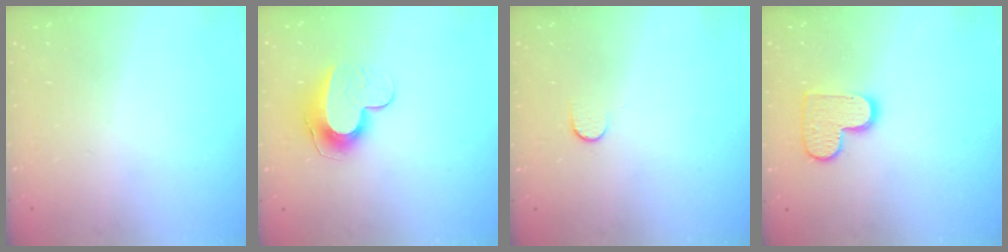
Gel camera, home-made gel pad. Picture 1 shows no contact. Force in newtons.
{"total": 11.8, "press": 11.8, "slide": 0.6}
{"total": 5.7, "press": 5.6, "slide": 0.6}
{"total": 10.5, "press": 10.5, "slide": 0.5}